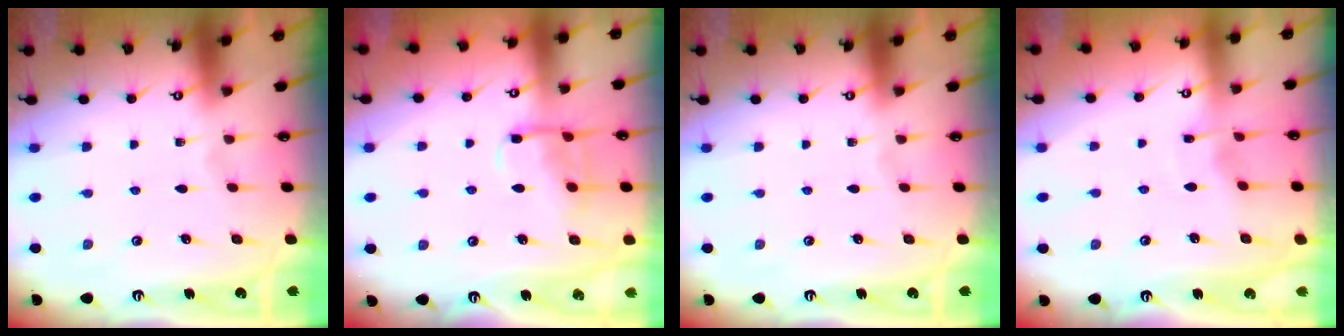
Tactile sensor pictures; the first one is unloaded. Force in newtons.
{"total": 9.4, "press": 9.3, "slide": 0.9}
{"total": 0.0}
{"total": 2.9, "press": 2.9, "slide": 0.1}